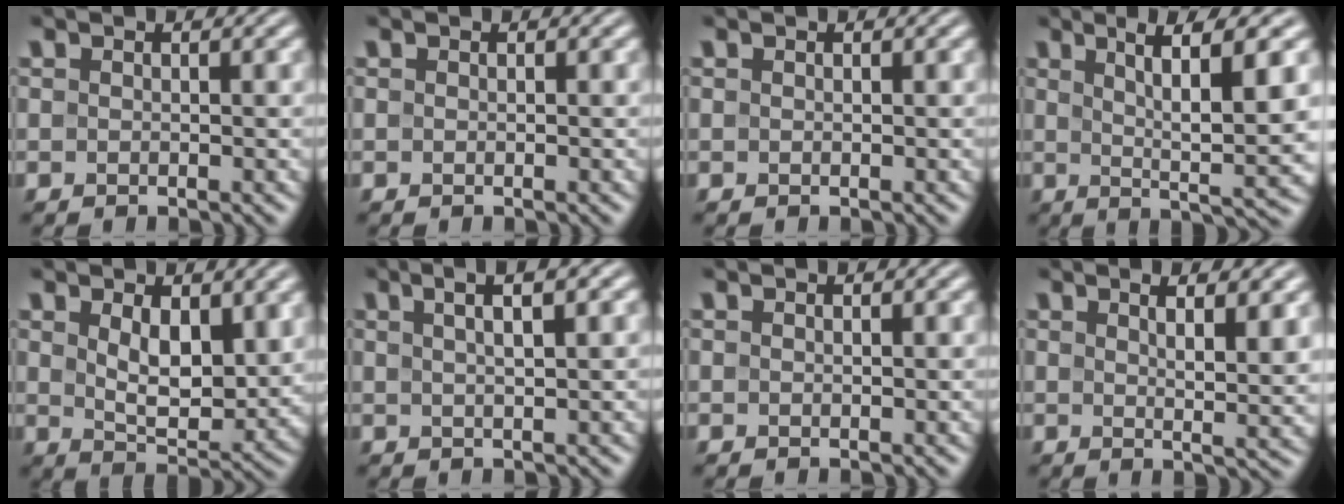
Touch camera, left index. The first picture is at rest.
{"total": 0.0}
{"total": 0.0}
{"total": 9.0, "force": [2.2, 1.7, 8.6], "torque": [-0.122, 0.006, 0.039]}
{"total": 5.0, "force": [1.6, 2.5, 4.0], "torque": [-0.075, -0.012, 0.036]}
{"total": 4.0, "force": [2.0, 1.2, 3.3], "torque": [-0.028, 0.009, 0.010]}
{"total": 0.0}
{"total": 5.3, "force": [2.0, 1.2, 4.7], "torque": [-0.059, 0.000, 0.027]}